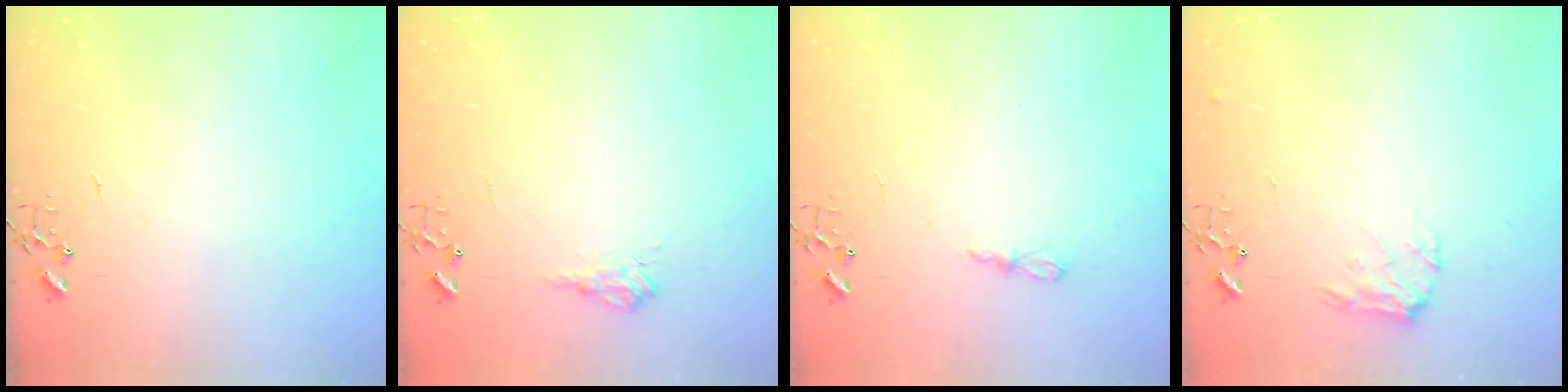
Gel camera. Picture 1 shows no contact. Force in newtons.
{"total": 8.5, "press": 8.5, "slide": 0.8}
{"total": 4.5, "press": 4.5, "slide": 0.5}
{"total": 7.9, "press": 7.9, "slide": 0.1}